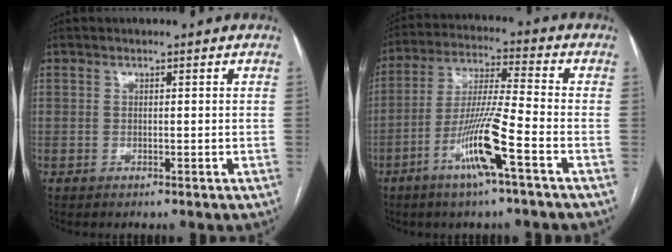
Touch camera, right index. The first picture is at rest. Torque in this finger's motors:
{"motor_torque": [1.75, -0.39, 0.90, 0.21]}